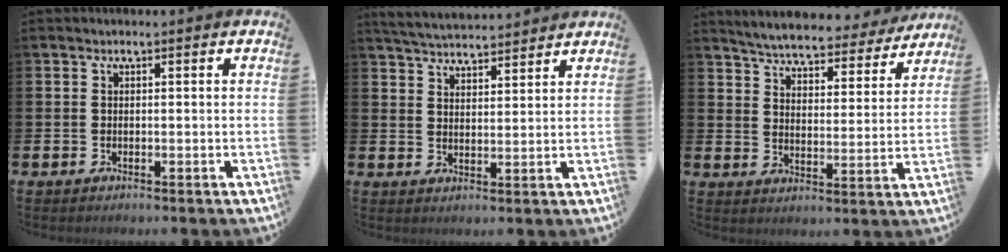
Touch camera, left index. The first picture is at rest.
{"total": 4.6, "force": [4.6, 0.3, 0.3], "torque": [-0.018, -0.032, 0.083]}
{"total": 5.5, "force": [5.3, 0.7, 1.3], "torque": [-0.047, -0.040, 0.088]}